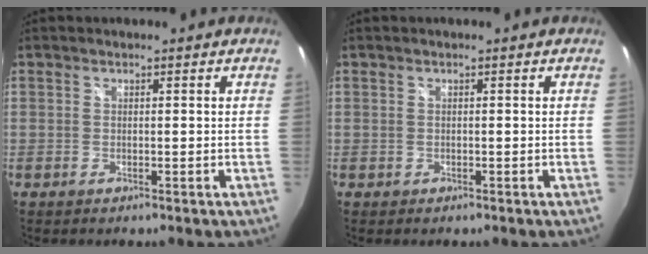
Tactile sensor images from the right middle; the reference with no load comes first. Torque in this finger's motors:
{"motor_torque": [1.02, -1.12, -0.01, 0.00]}